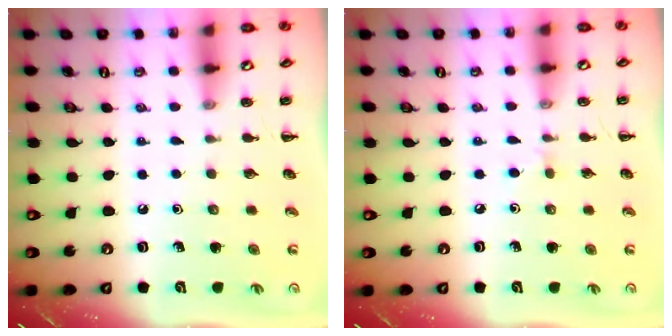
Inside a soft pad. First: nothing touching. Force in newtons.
{"total": 3.8, "press": 3.5, "slide": 1.4}